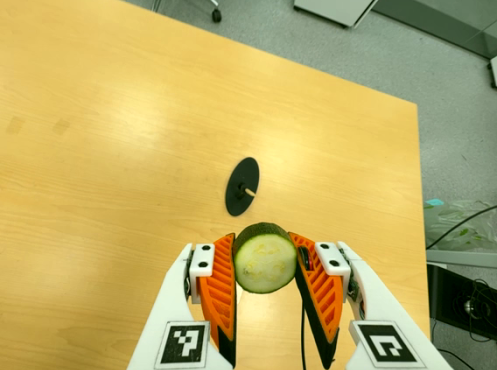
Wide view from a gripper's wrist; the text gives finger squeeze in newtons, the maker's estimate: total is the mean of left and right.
{"total": 11.3, "left": 10.5, "right": 12.0}